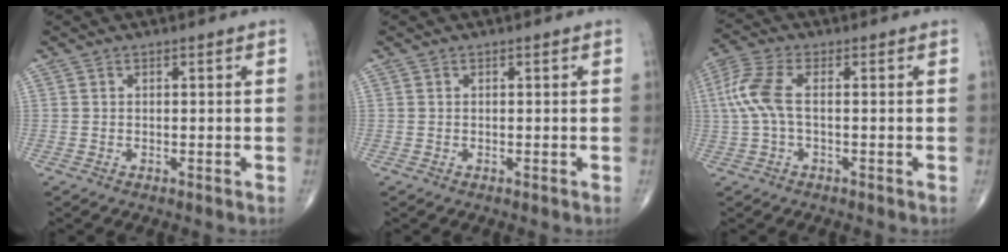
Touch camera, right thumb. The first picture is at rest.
{"total": 0.0}
{"total": 7.6, "force": [0.3, 3.3, 6.8], "torque": [-0.187, 0.018, 0.002]}